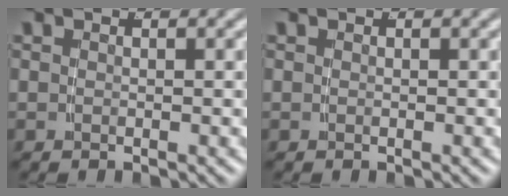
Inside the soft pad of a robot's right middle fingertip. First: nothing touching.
{"total": 0.0}